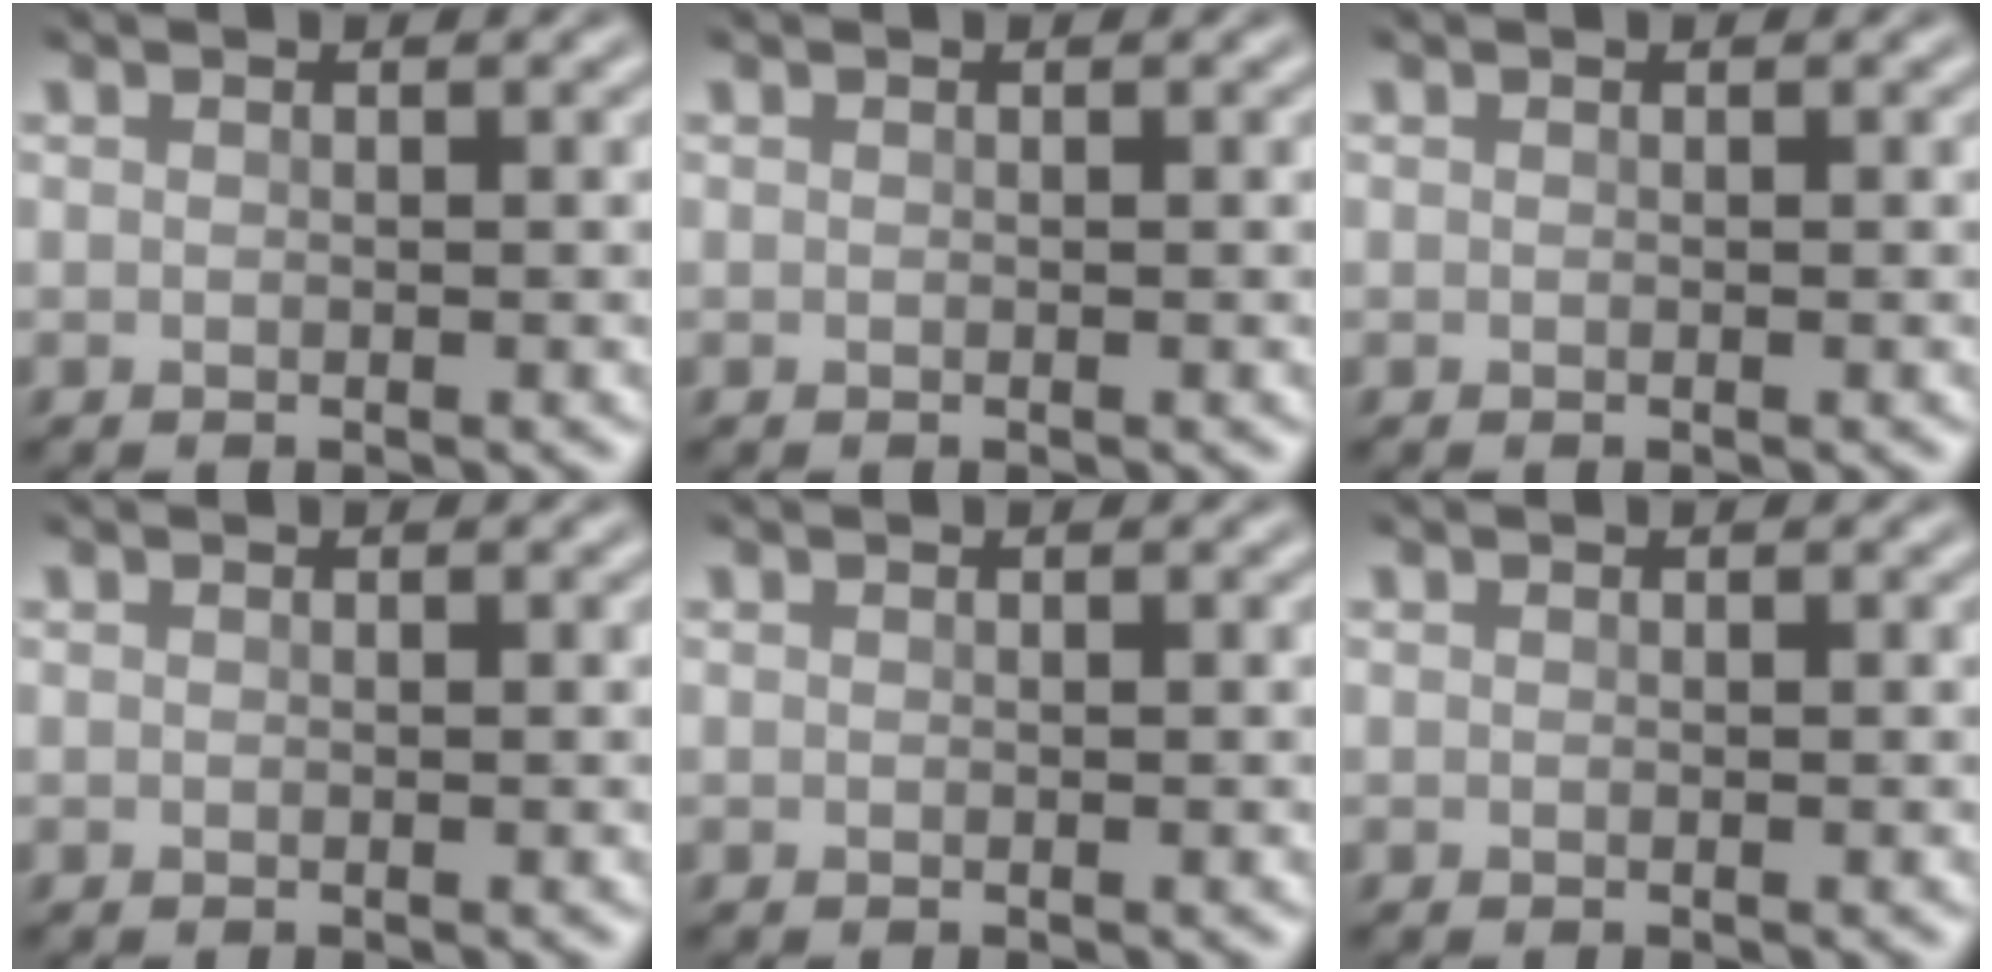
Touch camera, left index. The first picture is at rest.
{"total": 0.0}
{"total": 0.0}
{"total": 0.0}
{"total": 0.0}
{"total": 0.0}